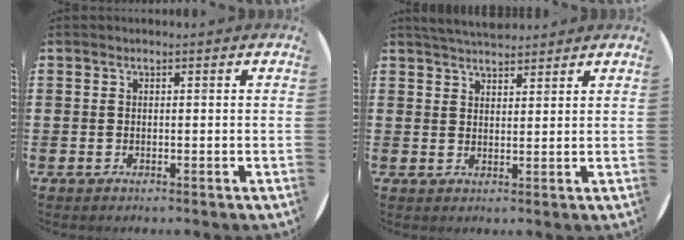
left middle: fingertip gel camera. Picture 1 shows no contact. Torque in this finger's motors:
{"motor_torque": [0.84, -0.82, 0.06, 0.00]}